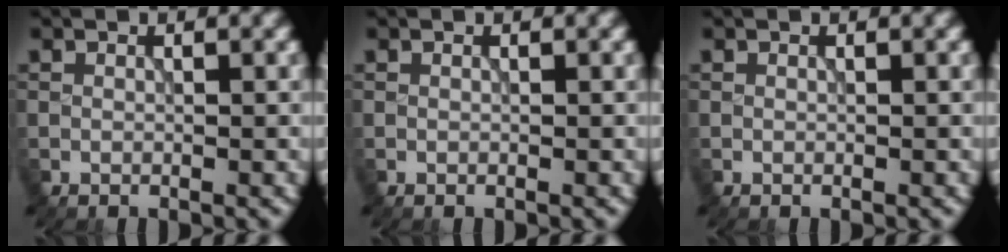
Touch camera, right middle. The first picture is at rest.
{"total": 0.0}
{"total": 0.0}